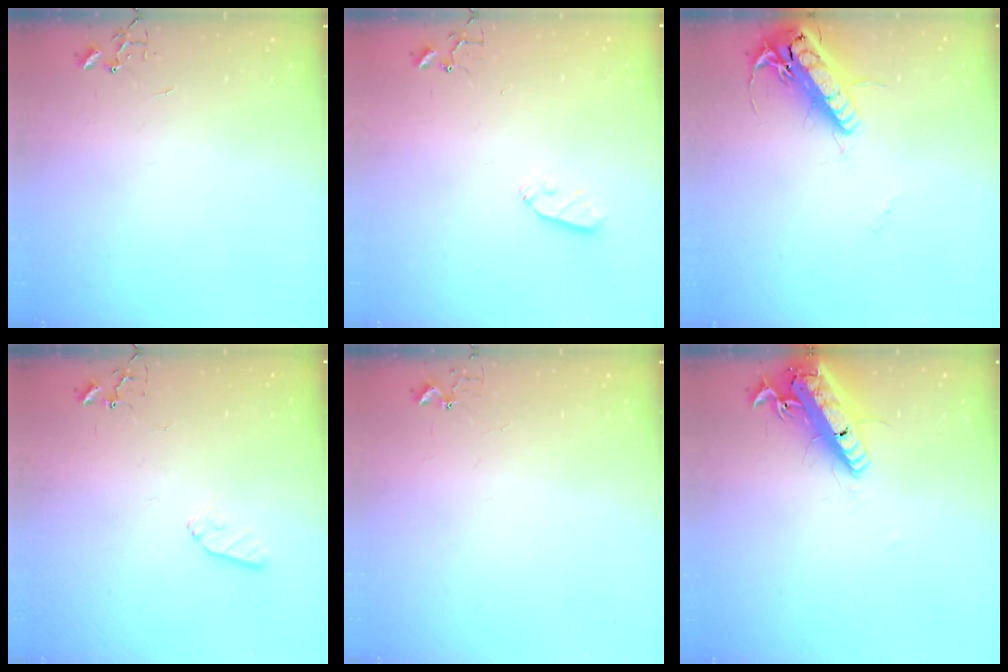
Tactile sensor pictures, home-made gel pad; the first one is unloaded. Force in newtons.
{"total": 5.4, "press": 5.4, "slide": 0.4}
{"total": 19.2, "press": 18.9, "slide": 3.3}
{"total": 6.1, "press": 6.1, "slide": 0.8}
{"total": 2.7, "press": 2.7, "slide": 0.2}
{"total": 19.5, "press": 19.2, "slide": 3.6}